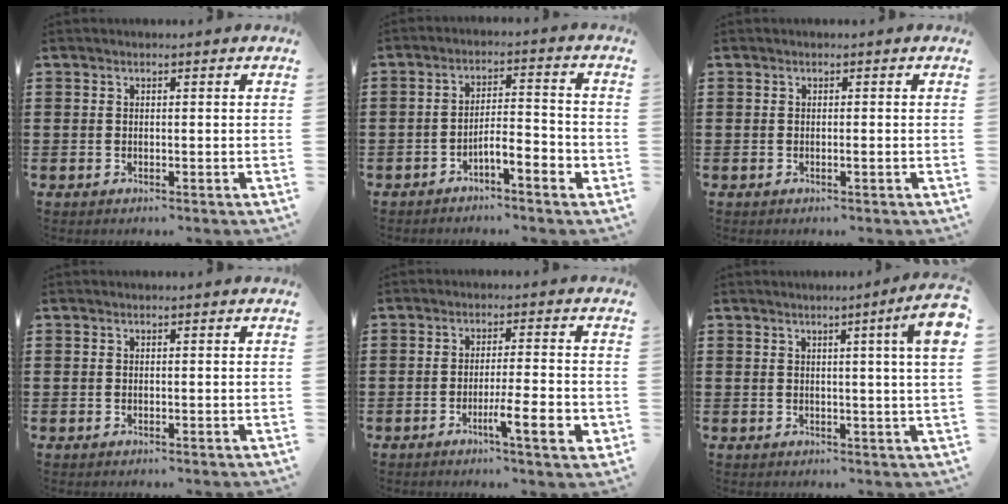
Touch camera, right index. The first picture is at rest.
{"total": 3.9, "force": [-2.8, 0.7, 2.7], "torque": [-0.049, 0.008, -0.055]}
{"total": 0.5, "force": [-0.2, 0.0, 0.5], "torque": [-0.009, -0.003, -0.003]}
{"total": 0.0}
{"total": 7.4, "force": [-2.8, 0.9, 6.8], "torque": [-0.106, -0.004, -0.045]}
{"total": 5.9, "force": [2.1, -0.6, 5.5], "torque": [-0.089, -0.013, 0.029]}